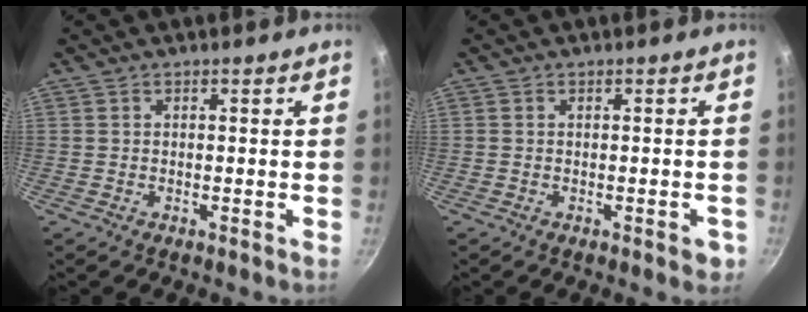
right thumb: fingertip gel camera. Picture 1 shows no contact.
{"total": 2.3, "force": [-0.9, 0.9, 1.9], "torque": [-0.014, 0.003, -0.011]}